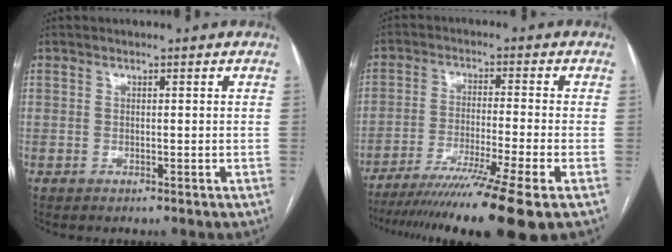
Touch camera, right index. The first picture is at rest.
{"total": 15.9, "force": [-11.8, -2.1, 10.4], "torque": [-0.155, -0.047, -0.191]}